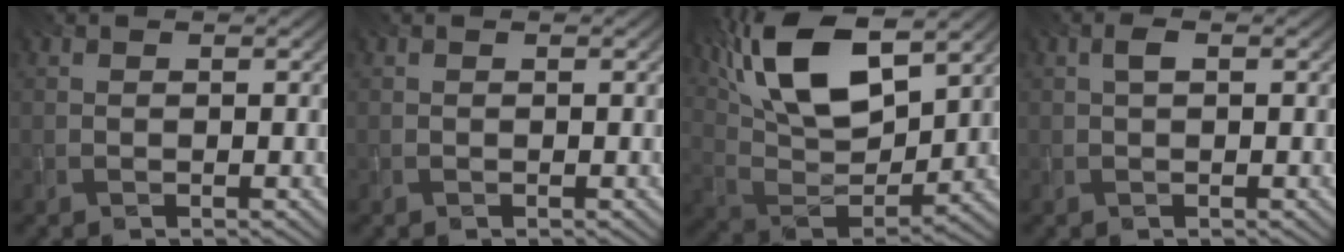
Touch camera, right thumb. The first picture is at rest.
{"total": 0.0}
{"total": 15.3, "force": [8.2, 6.3, 11.3], "torque": [-0.240, 0.008, 0.151]}
{"total": 1.2, "force": [0.3, 0.4, 1.1], "torque": [-0.027, 0.004, 0.005]}